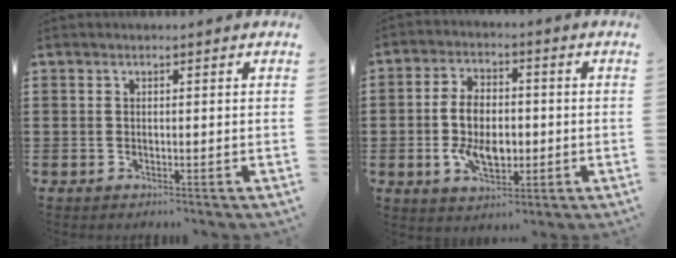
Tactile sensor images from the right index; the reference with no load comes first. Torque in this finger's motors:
{"motor_torque": [2.14, 0.00, 0.76, 0.19]}